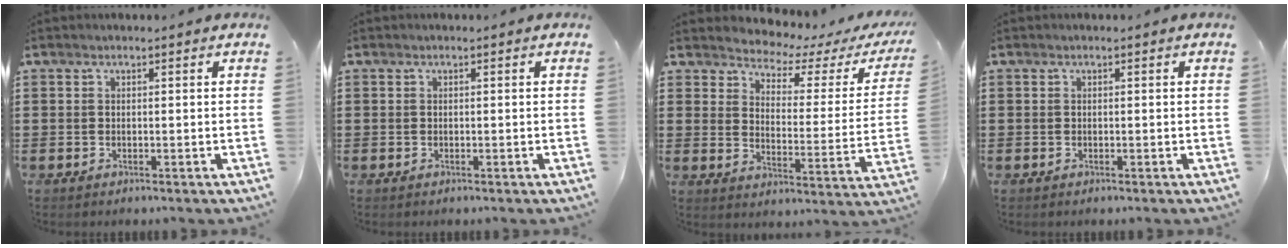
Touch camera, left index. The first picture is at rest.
{"total": 0.0}
{"total": 2.9, "force": [2.6, 0.8, 0.9], "torque": [-0.038, -0.023, 0.035]}
{"total": 0.0}